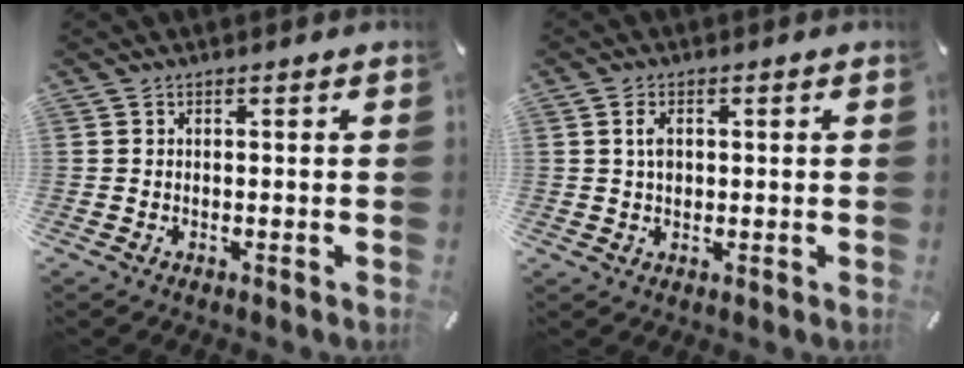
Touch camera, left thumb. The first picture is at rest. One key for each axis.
{"total": 3.2, "fx": 0.8, "fy": 2.3, "fz": 2.2, "tx": -0.038, "ty": 0.006, "tz": 0.010}